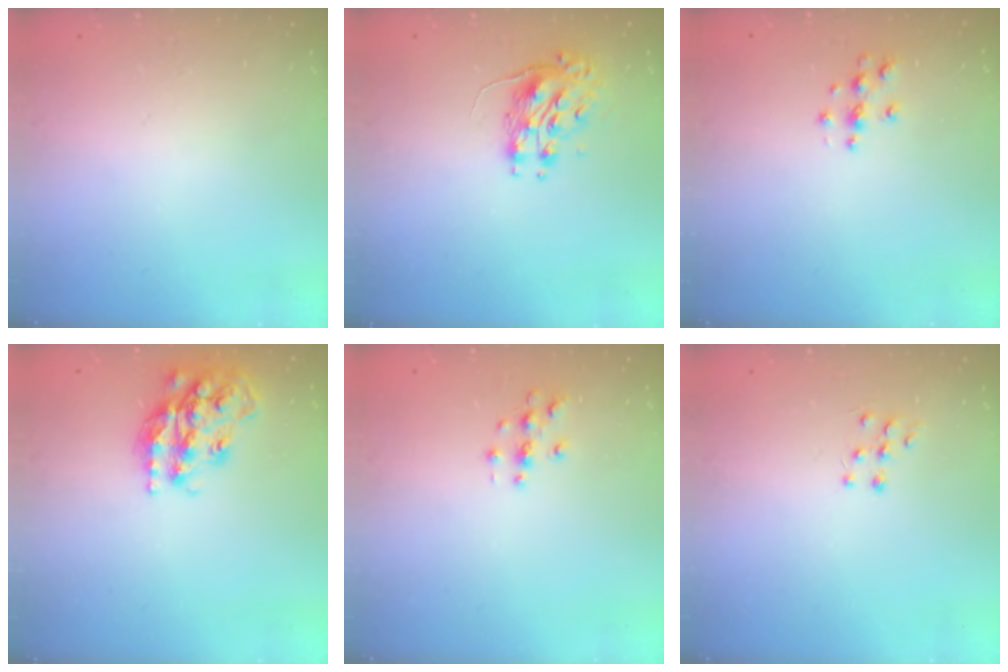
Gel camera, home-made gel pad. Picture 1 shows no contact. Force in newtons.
{"total": 8.1, "press": 8.1, "slide": 0.1}
{"total": 3.7, "press": 3.7, "slide": 0.5}
{"total": 18.6, "press": 18.5, "slide": 1.5}
{"total": 2.9, "press": 2.9, "slide": 0.3}
{"total": 6.4, "press": 6.3, "slide": 0.8}